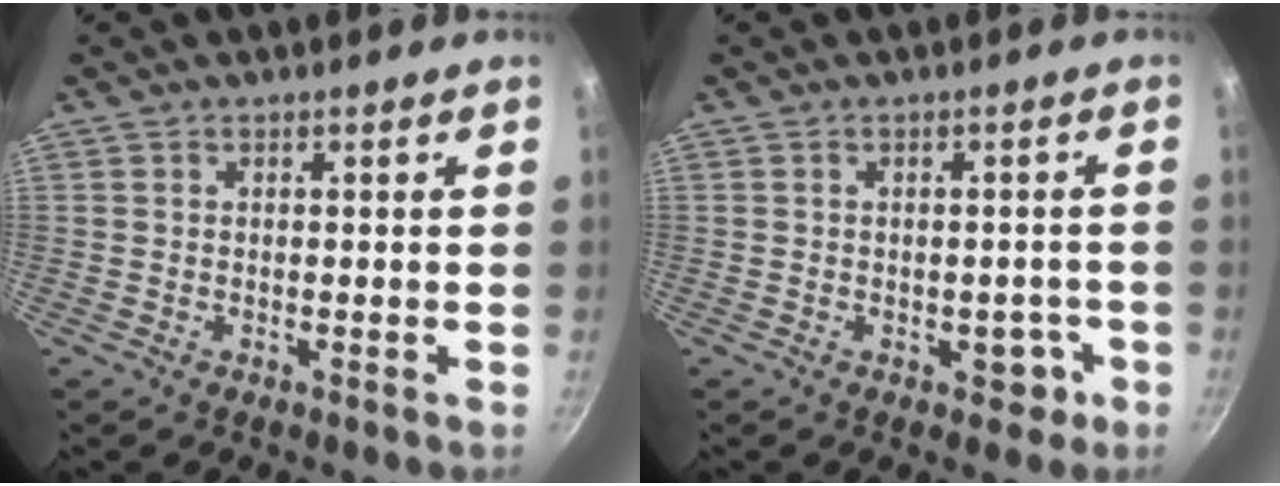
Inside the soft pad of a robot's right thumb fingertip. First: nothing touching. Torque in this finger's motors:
{"motor_torque": [2.82, 2.19, 0.98, -0.70, 0.08]}